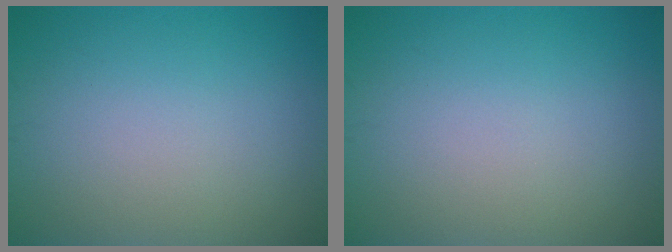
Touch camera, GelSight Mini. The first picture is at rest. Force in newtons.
{"total": 0.0}